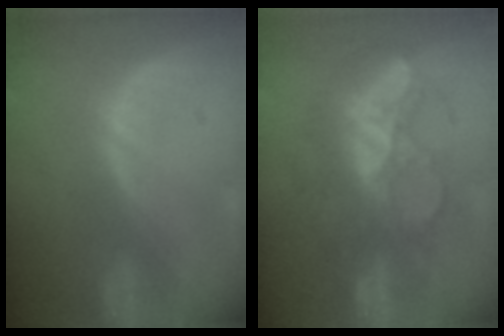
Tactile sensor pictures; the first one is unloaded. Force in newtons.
{"total": 8.4, "press": 8.1, "slide": 2.2}